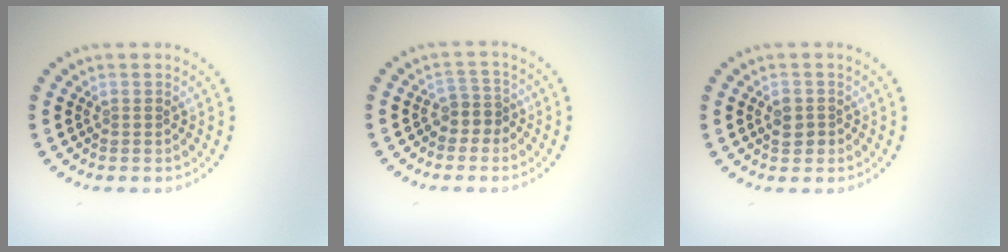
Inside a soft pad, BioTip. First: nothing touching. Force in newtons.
{"total": 1.9, "press": 1.4, "slide": 1.2}
{"total": 1.7, "press": 1.6, "slide": 0.3}